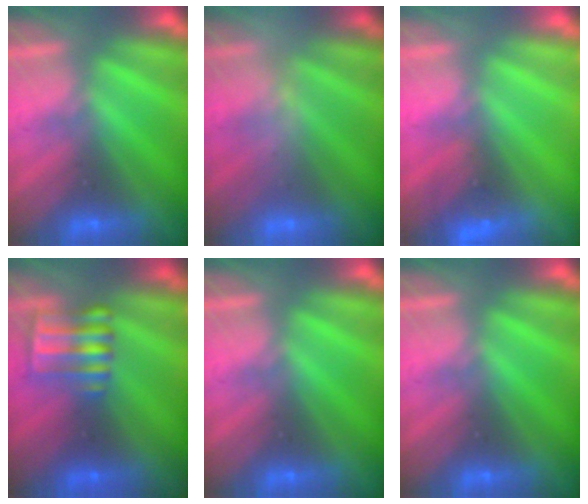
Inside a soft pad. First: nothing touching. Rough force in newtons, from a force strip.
{"total": 2.5}
{"total": 2.5}
{"total": 8.5}
{"total": 0.0}
{"total": 0.0}